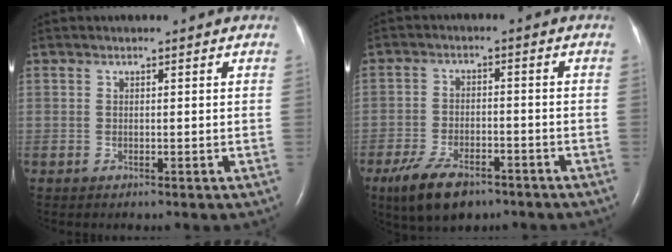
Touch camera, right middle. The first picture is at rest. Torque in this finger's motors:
{"motor_torque": [0.81, -0.75, 0.07, 0.09]}